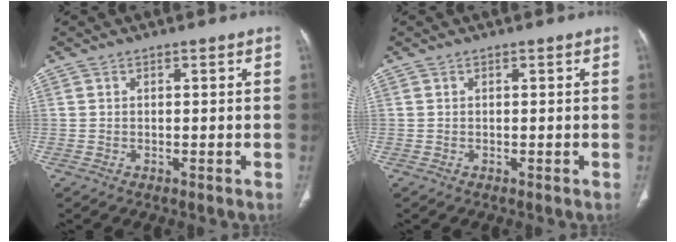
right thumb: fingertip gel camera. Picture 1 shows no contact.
{"total": 0.0}